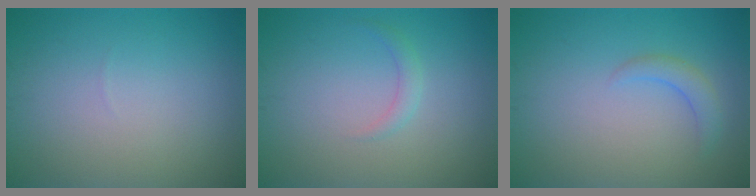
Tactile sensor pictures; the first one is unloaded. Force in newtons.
{"total": 1.1, "press": 1.1, "slide": 0.1}
{"total": 1.7, "press": 1.7, "slide": 0.3}